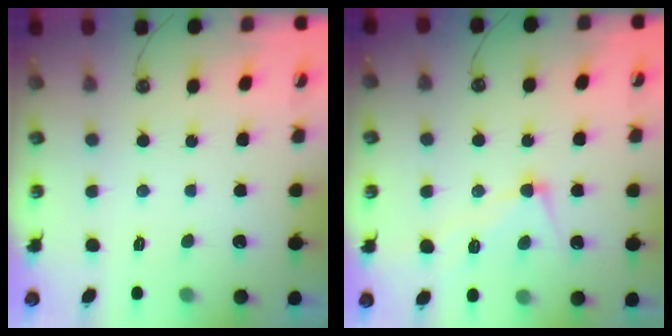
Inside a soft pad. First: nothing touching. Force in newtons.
{"total": 7.0, "press": 7.0, "slide": 0.8}